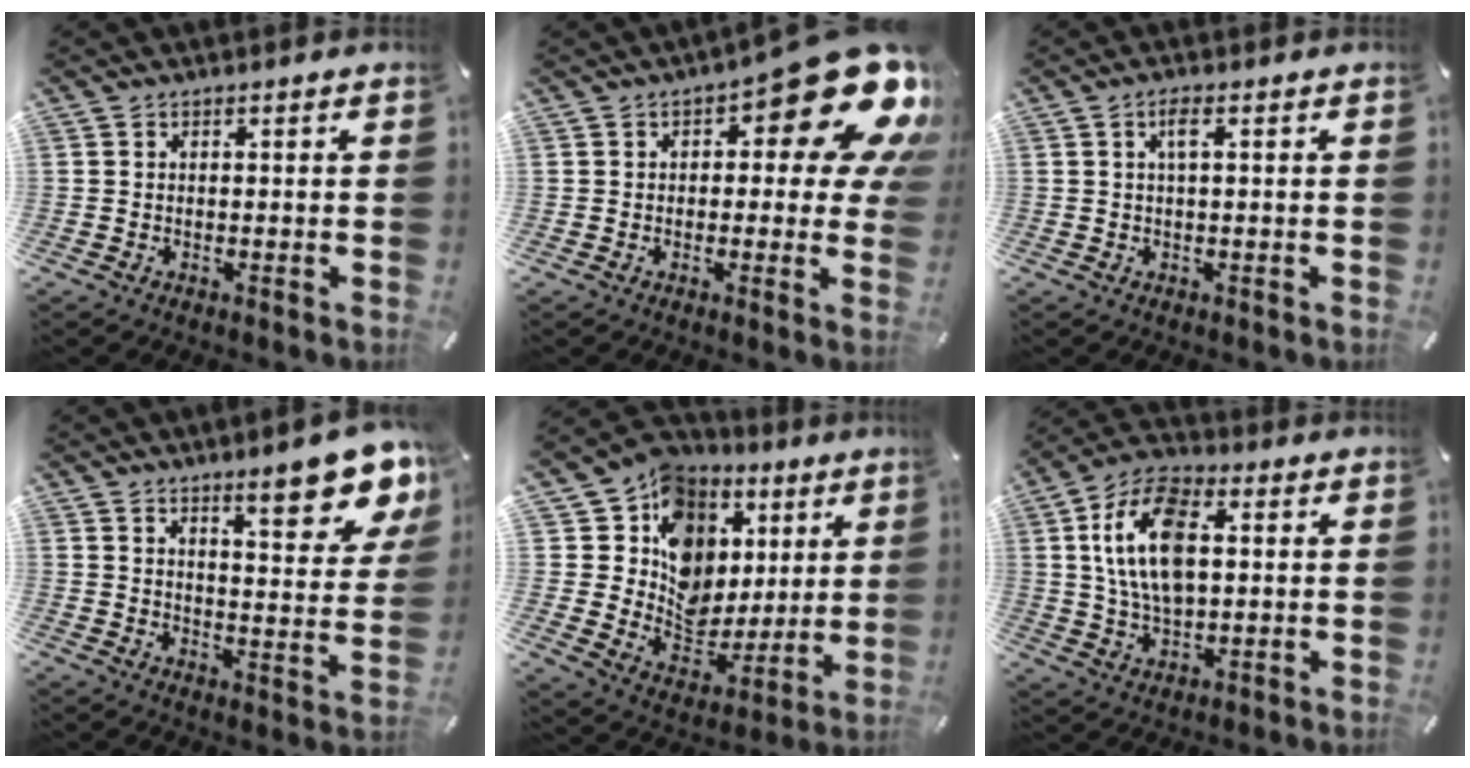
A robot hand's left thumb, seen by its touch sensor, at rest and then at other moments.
{"total": 19.1, "force": [8.8, 7.3, 15.3], "torque": [-0.193, -0.061, 0.145]}
{"total": 2.6, "force": [0.7, 0.5, 2.5], "torque": [-0.051, 0.005, 0.010]}
{"total": 13.6, "force": [9.5, 3.9, 8.8], "torque": [-0.113, -0.063, 0.156]}
{"total": 13.7, "force": [5.1, 12.2, 3.7], "torque": [-0.054, -0.057, 0.100]}
{"total": 14.4, "force": [2.7, 8.5, 11.3], "torque": [-0.234, 0.002, 0.044]}